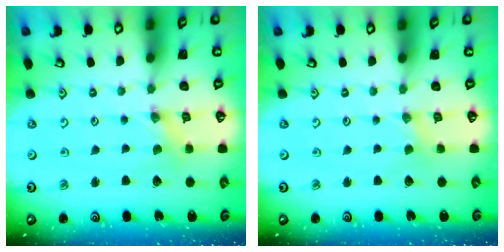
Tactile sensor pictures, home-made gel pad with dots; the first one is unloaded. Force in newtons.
{"total": 0.7, "press": 0.7, "slide": 0.1}